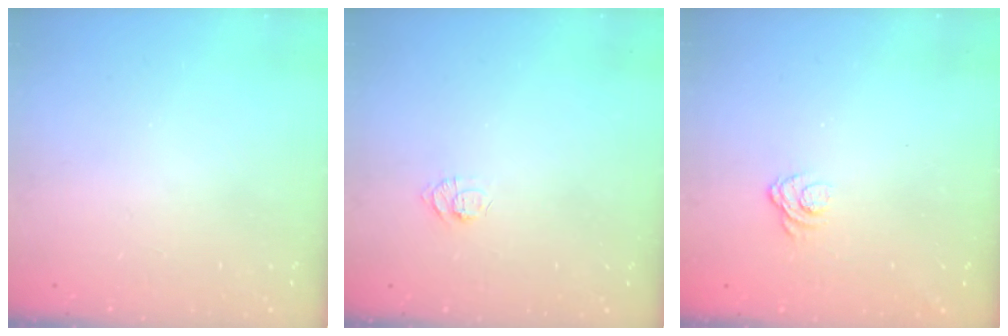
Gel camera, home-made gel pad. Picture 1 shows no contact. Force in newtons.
{"total": 4.7, "press": 4.7, "slide": 0.5}
{"total": 5.1, "press": 4.9, "slide": 1.3}